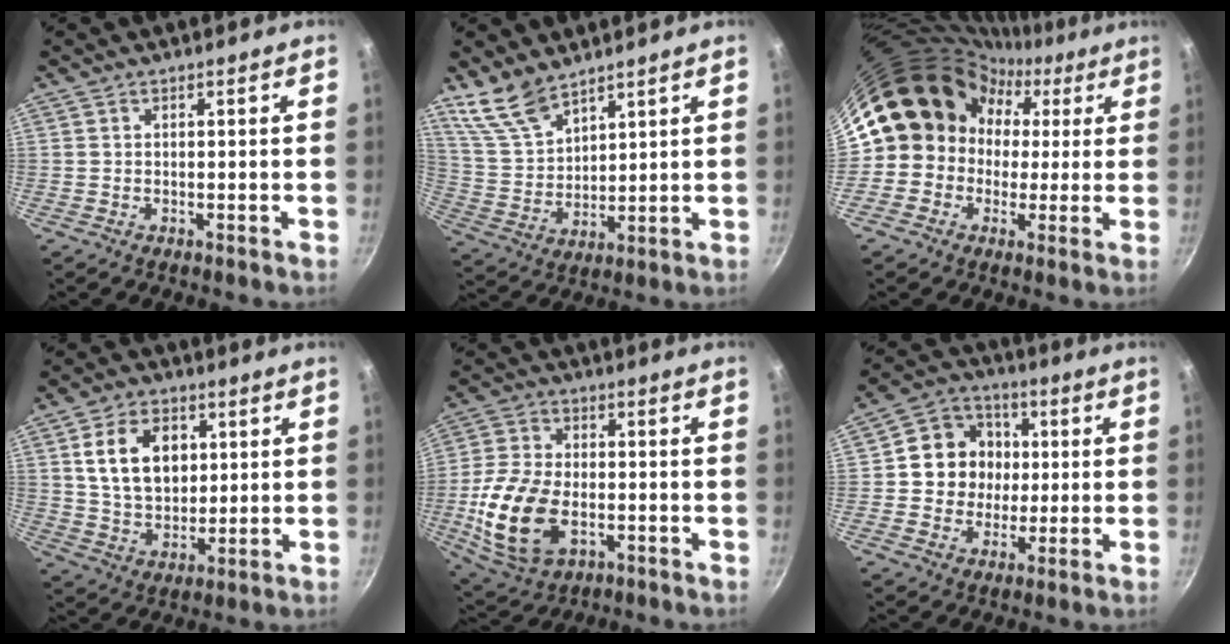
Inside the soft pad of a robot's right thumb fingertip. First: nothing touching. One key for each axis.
{"total": 9.3, "fx": 7.4, "fy": 3.7, "fz": 4.2, "tx": -0.073, "ty": -0.037, "tz": 0.167}
{"total": 15.9, "fx": 2.6, "fy": 14.4, "fz": 6.2, "tx": -0.061, "ty": 0.045, "tz": 0.030}
{"total": 12.8, "fx": 3.2, "fy": 9.0, "fz": 8.5, "tx": -0.120, "ty": -0.008, "tz": 0.059}
{"total": 15.9, "fx": -4.0, "fy": 9.6, "fz": 12.0, "tx": -0.234, "ty": 0.014, "tz": -0.070}
{"total": 11.9, "fx": 0.8, "fy": 10.8, "fz": 4.8, "tx": -0.043, "ty": 0.018, "tz": 0.004}